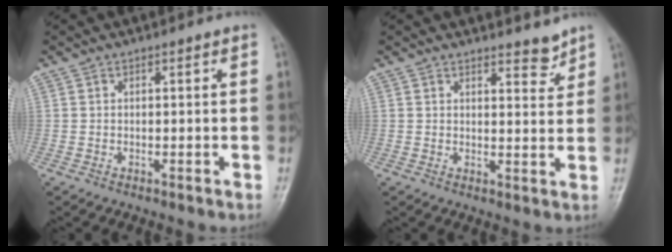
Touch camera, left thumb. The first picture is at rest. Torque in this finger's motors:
{"motor_torque": [-0.26, -0.05, -0.18, -0.21, 0.02]}